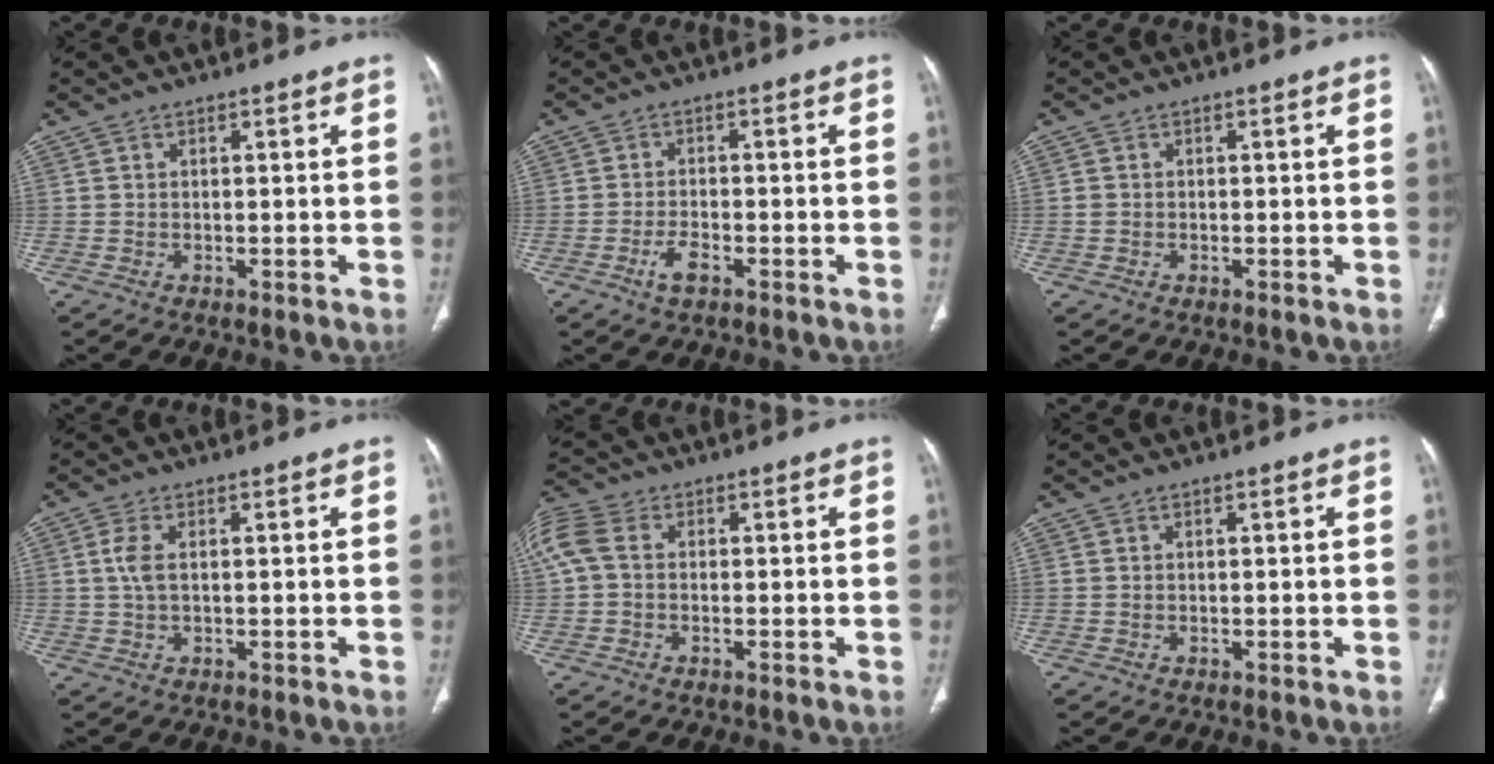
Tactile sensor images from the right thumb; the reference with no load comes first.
{"total": 3.3, "force": [-1.8, 1.3, 2.3], "torque": [-0.046, 0.012, -0.034]}
{"total": 0.7, "force": [-0.1, 0.6, 0.3], "torque": [-0.006, 0.002, -0.003]}
{"total": 3.1, "force": [0.4, 1.3, 2.7], "torque": [-0.072, 0.004, 0.009]}
{"total": 8.0, "force": [0.5, 5.7, 5.5], "torque": [-0.141, 0.022, 0.007]}
{"total": 0.0}